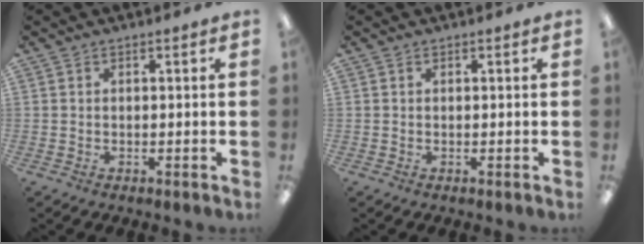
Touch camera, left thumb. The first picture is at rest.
{"total": 0.0}